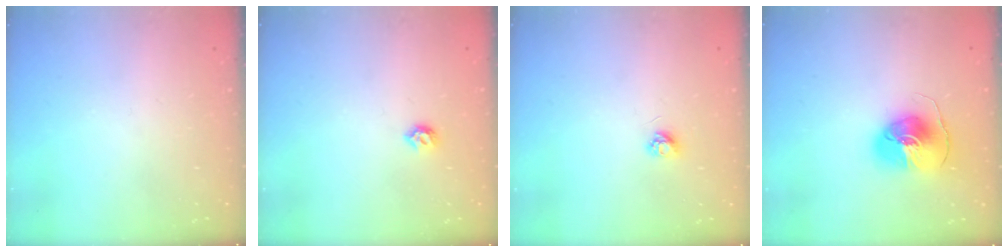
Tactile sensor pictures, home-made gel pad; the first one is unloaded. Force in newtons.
{"total": 5.0, "press": 4.9, "slide": 1.1}
{"total": 3.2, "press": 3.1, "slide": 0.4}
{"total": 9.9, "press": 9.9, "slide": 1.3}